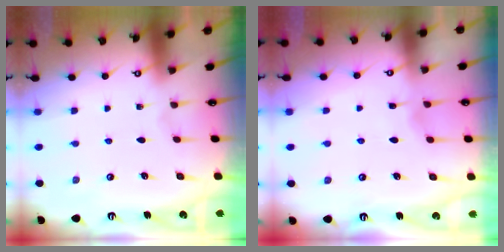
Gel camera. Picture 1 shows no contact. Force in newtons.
{"total": 2.8, "press": 2.8, "slide": 0.3}